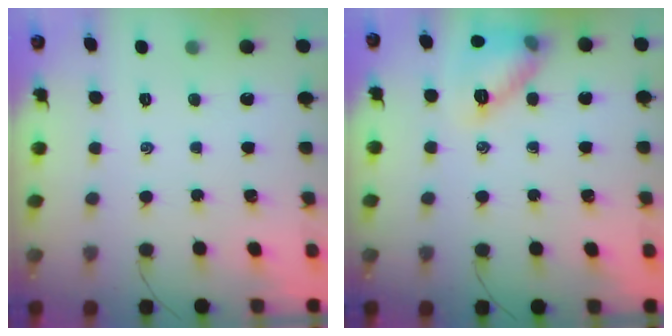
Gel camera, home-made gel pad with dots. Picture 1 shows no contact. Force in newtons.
{"total": 12.0, "press": 12.0, "slide": 0.4}